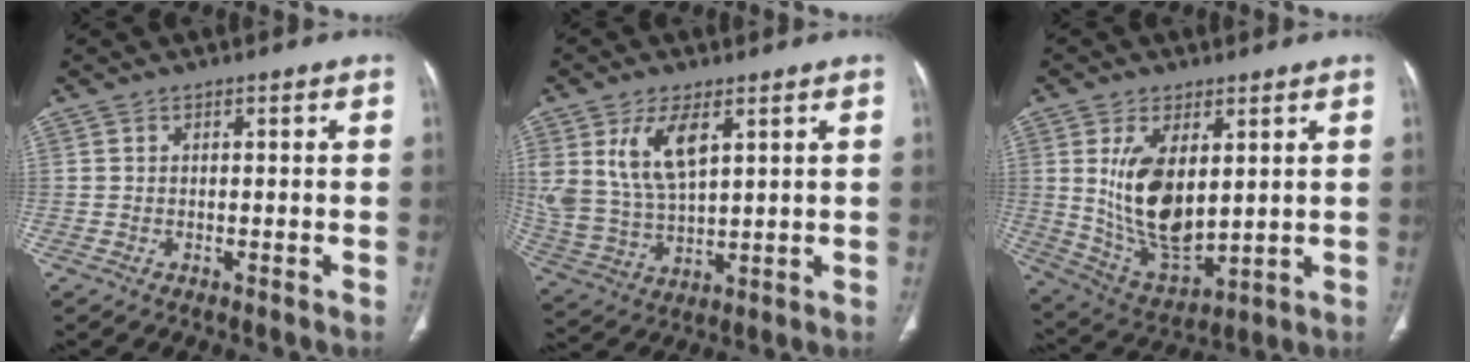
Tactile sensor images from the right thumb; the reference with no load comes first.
{"total": 12.2, "force": [5.1, 6.0, 9.3], "torque": [-0.185, -0.020, 0.115]}
{"total": 14.2, "force": [3.0, 7.3, 11.8], "torque": [-0.205, -0.026, 0.078]}